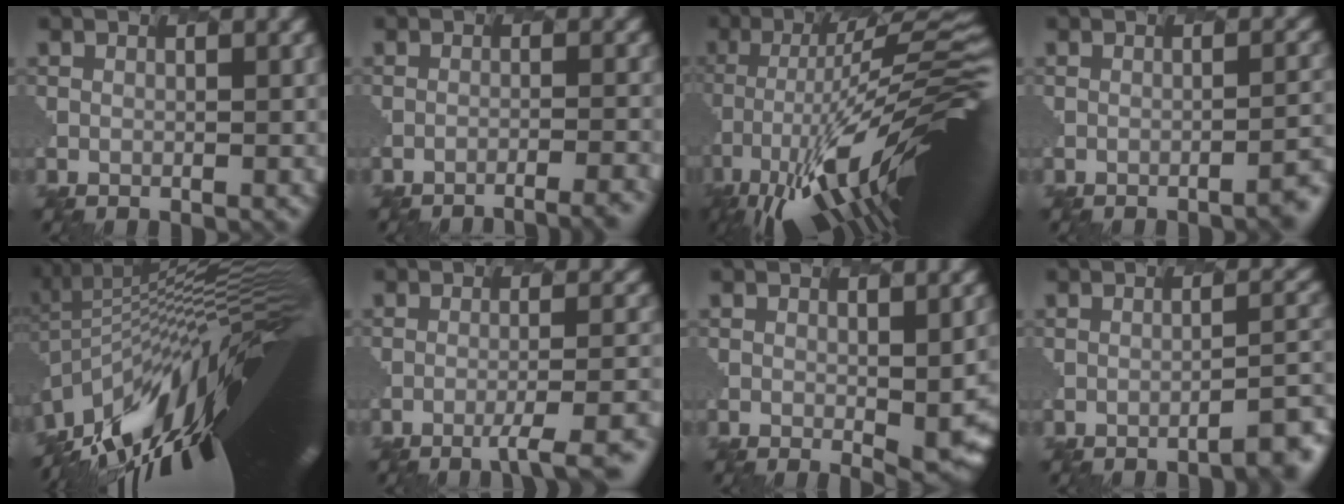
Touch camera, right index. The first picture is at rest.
{"total": 4.9, "force": [-4.0, 1.1, 2.6], "torque": [-0.016, 0.010, -0.041]}
{"total": 13.9, "force": [-4.5, 3.5, 12.7], "torque": [-0.206, 0.023, -0.077]}
{"total": 3.0, "force": [-1.6, 0.9, 2.5], "torque": [-0.026, -0.001, -0.020]}
{"total": 15.6, "force": [-5.0, 6.0, 13.4], "torque": [-0.195, 0.002, -0.100]}
{"total": 5.8, "force": [-3.5, 1.3, 4.5], "torque": [-0.067, -0.002, -0.048]}
{"total": 6.3, "force": [-1.4, 2.3, 5.7], "torque": [-0.083, -0.020, -0.006]}
{"total": 3.4, "force": [-2.2, 0.6, 2.5], "torque": [-0.028, 0.010, -0.035]}